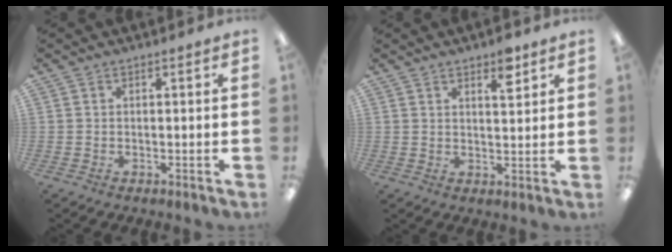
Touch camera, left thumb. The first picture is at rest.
{"total": 5.2, "force": [3.6, 1.8, 3.3], "torque": [-0.033, -0.018, 0.055]}